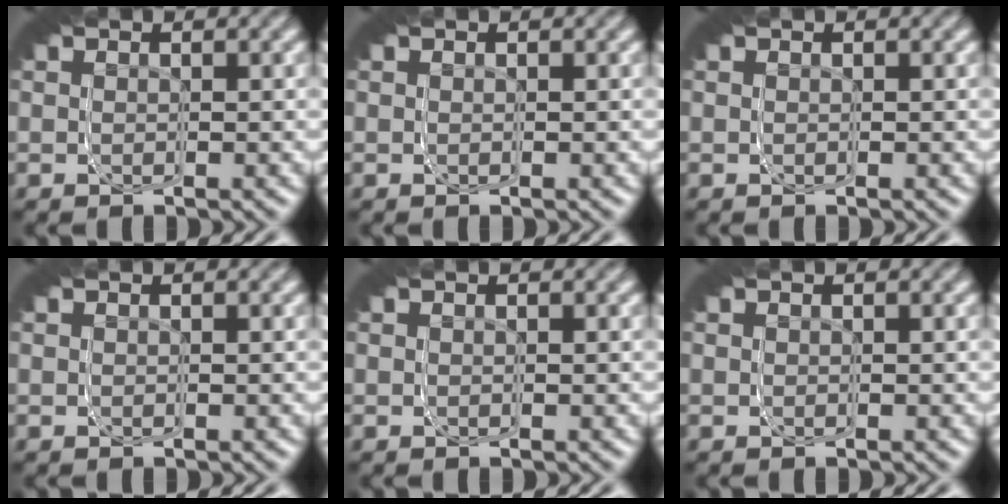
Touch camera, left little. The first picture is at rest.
{"total": 0.0}
{"total": 0.0}
{"total": 0.0}
{"total": 0.0}
{"total": 0.0}